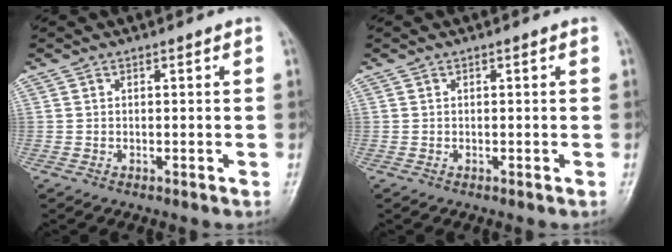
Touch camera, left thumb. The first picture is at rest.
{"total": 0.0}